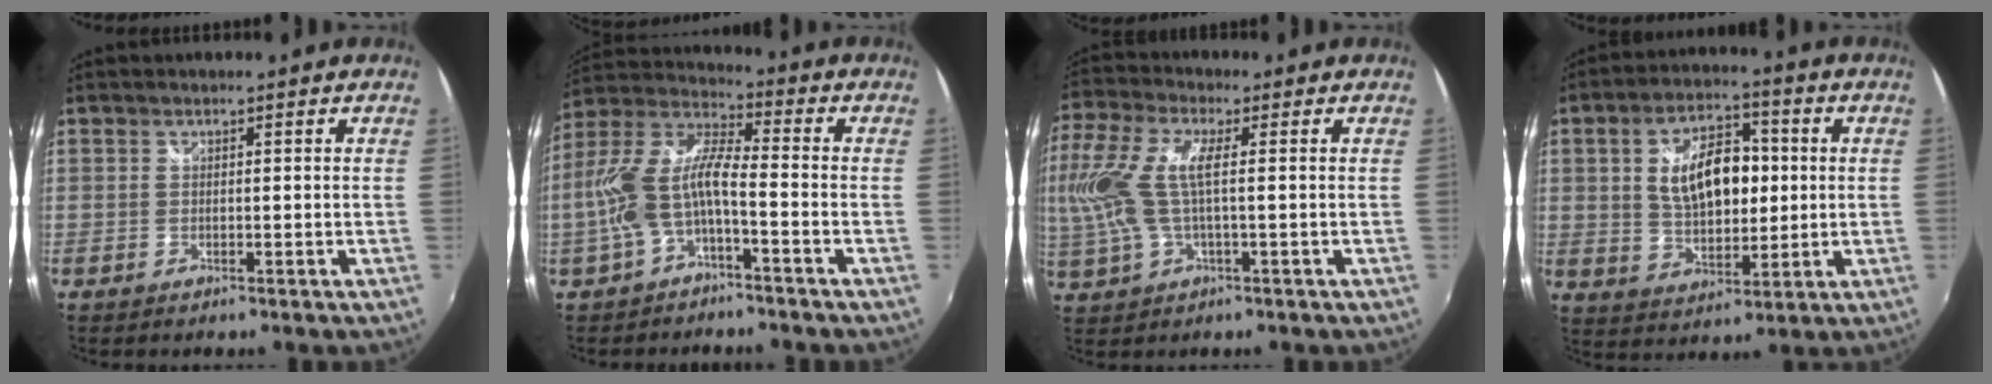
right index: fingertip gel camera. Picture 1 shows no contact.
{"total": 11.1, "force": [-3.4, 3.2, 10.1], "torque": [-0.223, 0.011, -0.063]}
{"total": 13.5, "force": [0.7, 4.8, 12.6], "torque": [-0.257, 0.002, 0.016]}
{"total": 12.7, "force": [1.6, 7.0, 10.5], "torque": [-0.185, 0.015, 0.034]}